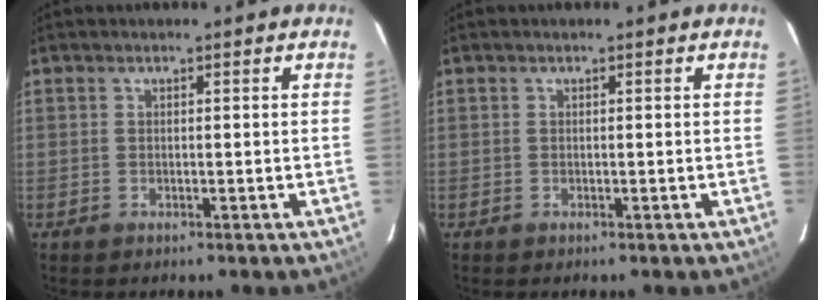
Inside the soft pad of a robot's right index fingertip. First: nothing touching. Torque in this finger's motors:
{"motor_torque": [0.00, 0.00, 0.00, 0.00]}